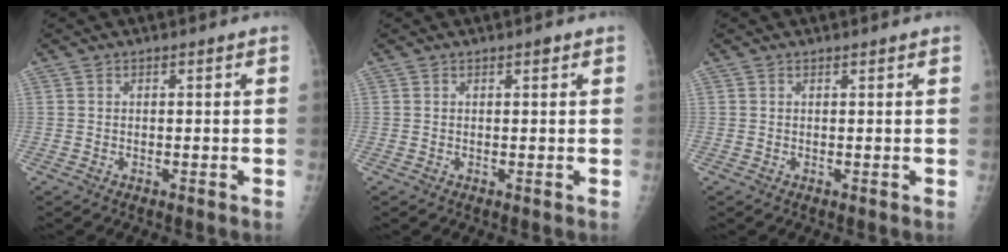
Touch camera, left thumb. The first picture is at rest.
{"total": 0.8, "force": [0.6, 0.3, 0.6], "torque": [-0.007, -0.002, 0.008]}
{"total": 0.7, "force": [0.7, 0.0, 0.3], "torque": [-0.004, 0.001, 0.011]}